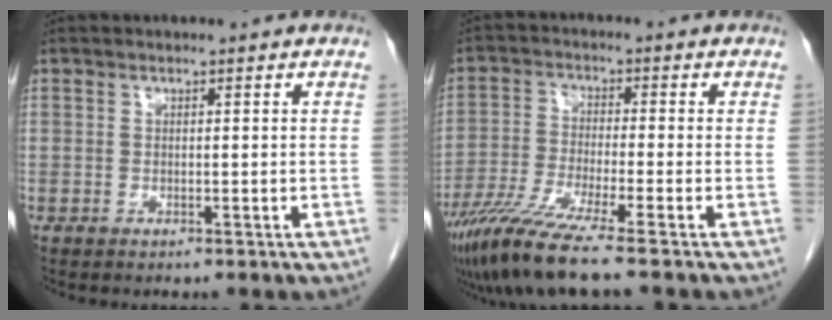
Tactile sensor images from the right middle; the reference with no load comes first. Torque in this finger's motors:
{"motor_torque": [1.16, -0.98, 0.37, 0.18]}